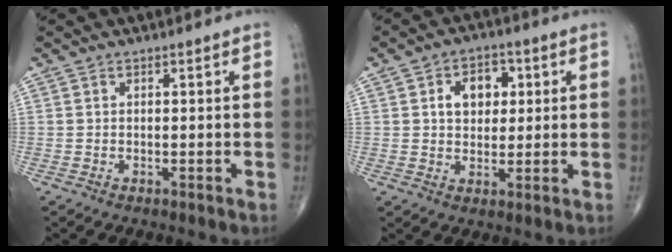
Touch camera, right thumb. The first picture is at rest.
{"total": 7.5, "force": [1.8, 5.3, 4.9], "torque": [-0.043, 0.003, 0.025]}